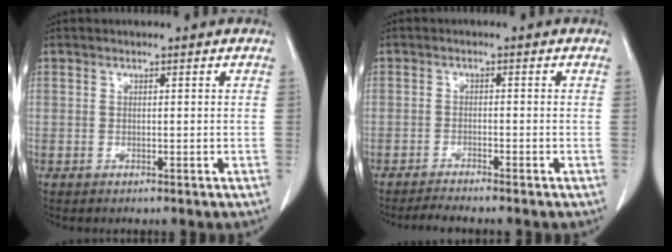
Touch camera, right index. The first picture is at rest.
{"total": 4.1, "force": [-3.7, -0.5, 1.8], "torque": [-0.025, -0.009, -0.060]}